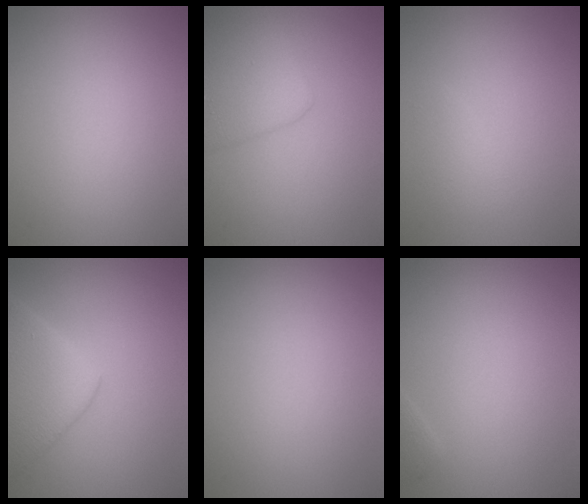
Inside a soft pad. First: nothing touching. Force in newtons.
{"total": 3.6, "press": 3.5, "slide": 0.3}
{"total": 1.2, "press": 1.2, "slide": 0.1}
{"total": 5.8, "press": 5.8, "slide": 0.3}
{"total": 0.0}
{"total": 0.7, "press": 0.7, "slide": 0.1}